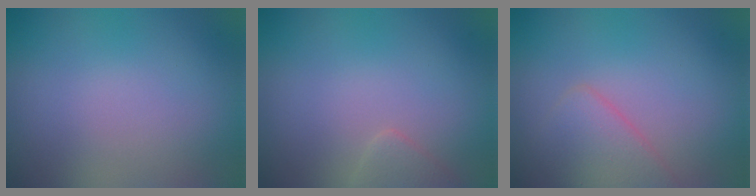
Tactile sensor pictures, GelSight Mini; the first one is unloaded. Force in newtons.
{"total": 1.2, "press": 1.2, "slide": 0.1}
{"total": 2.6, "press": 2.6, "slide": 0.1}